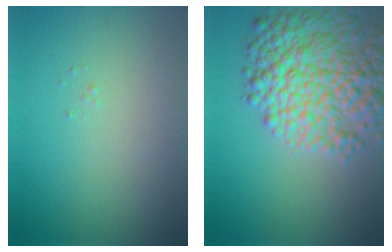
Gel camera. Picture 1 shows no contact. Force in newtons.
{"total": 9.4, "press": 9.3, "slide": 0.3}